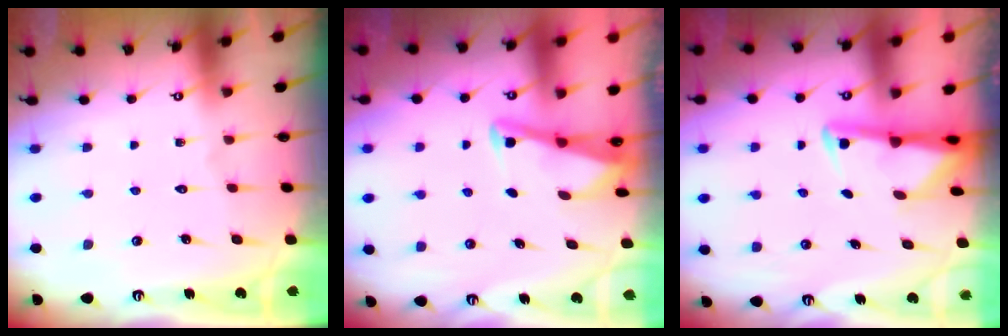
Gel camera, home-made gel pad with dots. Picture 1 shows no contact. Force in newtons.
{"total": 2.8, "press": 2.8, "slide": 0.4}
{"total": 2.8, "press": 2.7, "slide": 0.7}